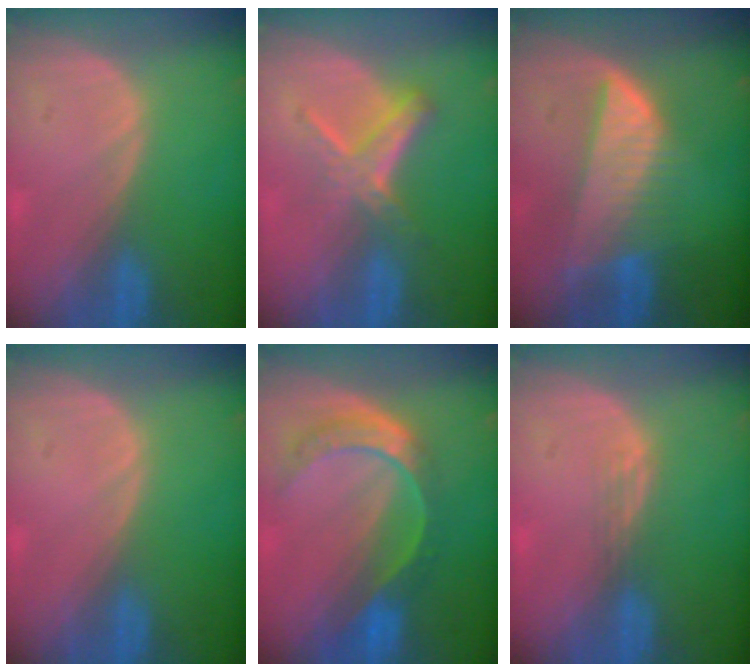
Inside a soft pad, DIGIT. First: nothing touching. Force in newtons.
{"total": 6.1, "press": 5.2, "slide": 3.2}
{"total": 7.7, "press": 6.9, "slide": 3.5}
{"total": 0.0}
{"total": 8.1, "press": 6.8, "slide": 4.4}
{"total": 1.8, "press": 1.3, "slide": 1.2}